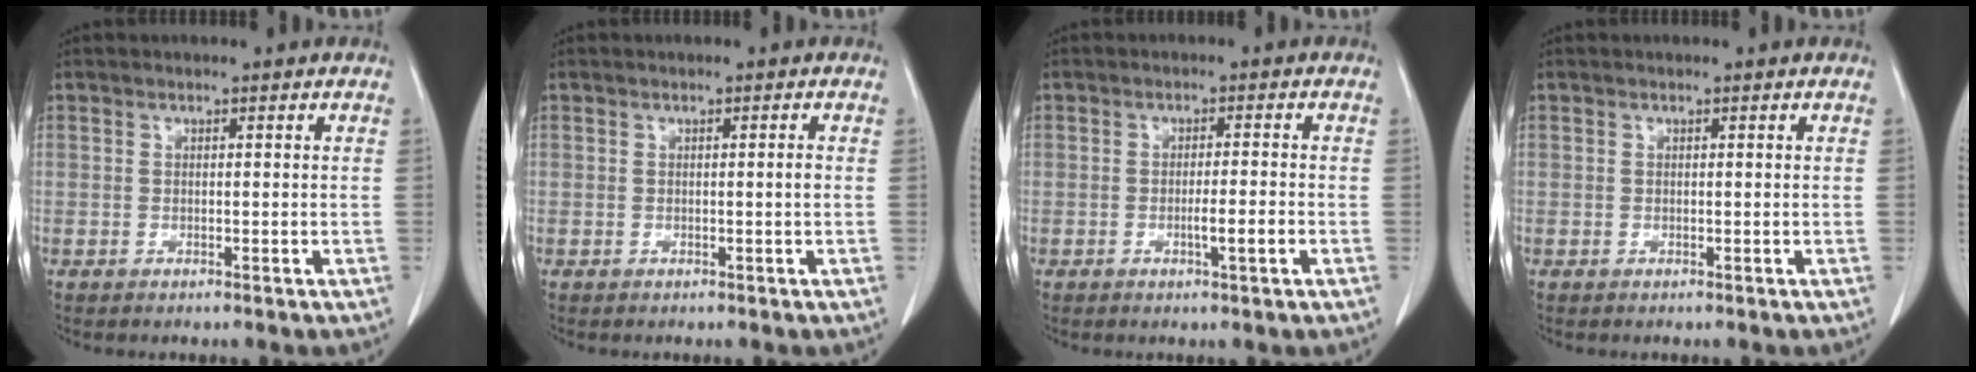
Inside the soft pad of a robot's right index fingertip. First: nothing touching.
{"total": 0.7, "force": [-0.1, -0.2, 0.7], "torque": [-0.009, -0.001, -0.002]}
{"total": 3.0, "force": [-1.0, -0.1, 2.9], "torque": [-0.048, -0.002, -0.014]}
{"total": 0.0}